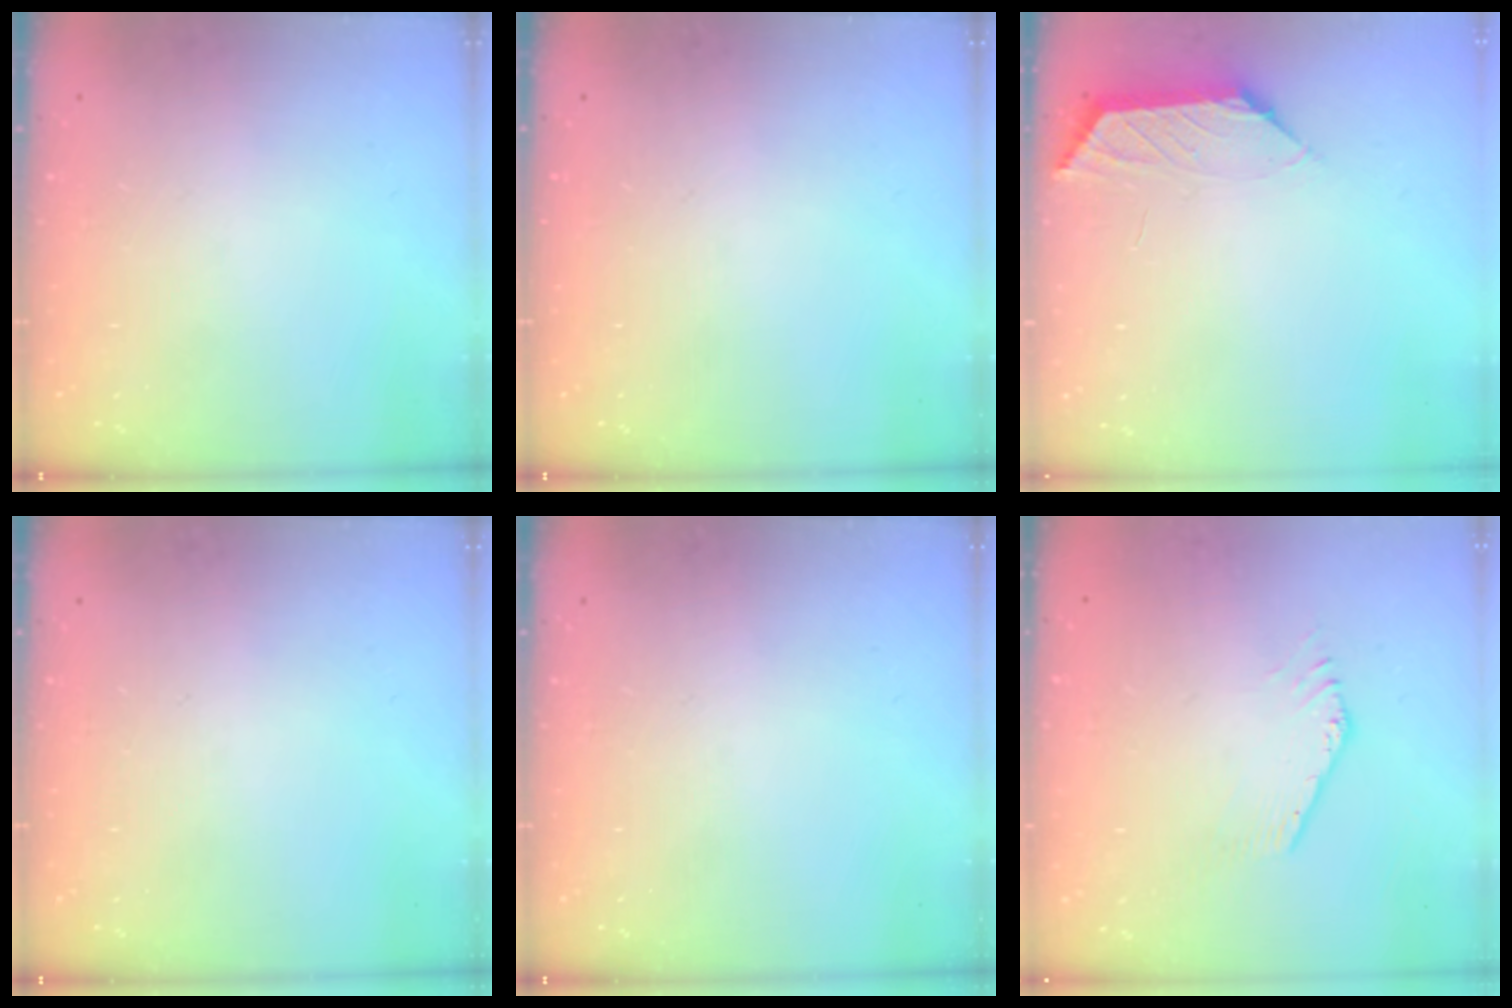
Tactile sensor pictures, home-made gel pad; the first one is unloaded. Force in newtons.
{"total": 0.0}
{"total": 1.7, "press": 1.6, "slide": 0.5}
{"total": 0.0}
{"total": 0.0}
{"total": 1.6, "press": 1.6, "slide": 0.1}